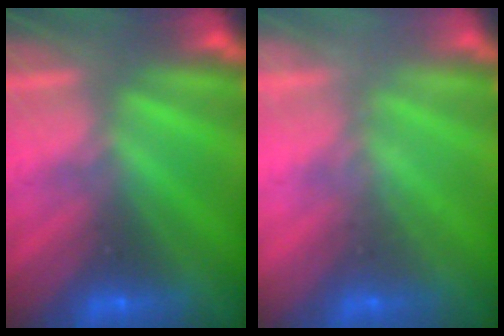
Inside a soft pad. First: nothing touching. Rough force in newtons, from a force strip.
{"total": 2.1}